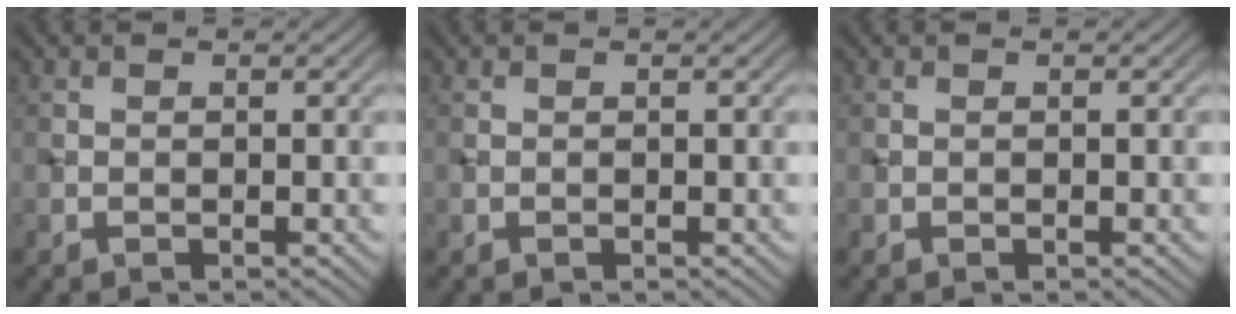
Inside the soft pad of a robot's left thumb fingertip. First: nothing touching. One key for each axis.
{"total": 0.0}
{"total": 0.0}